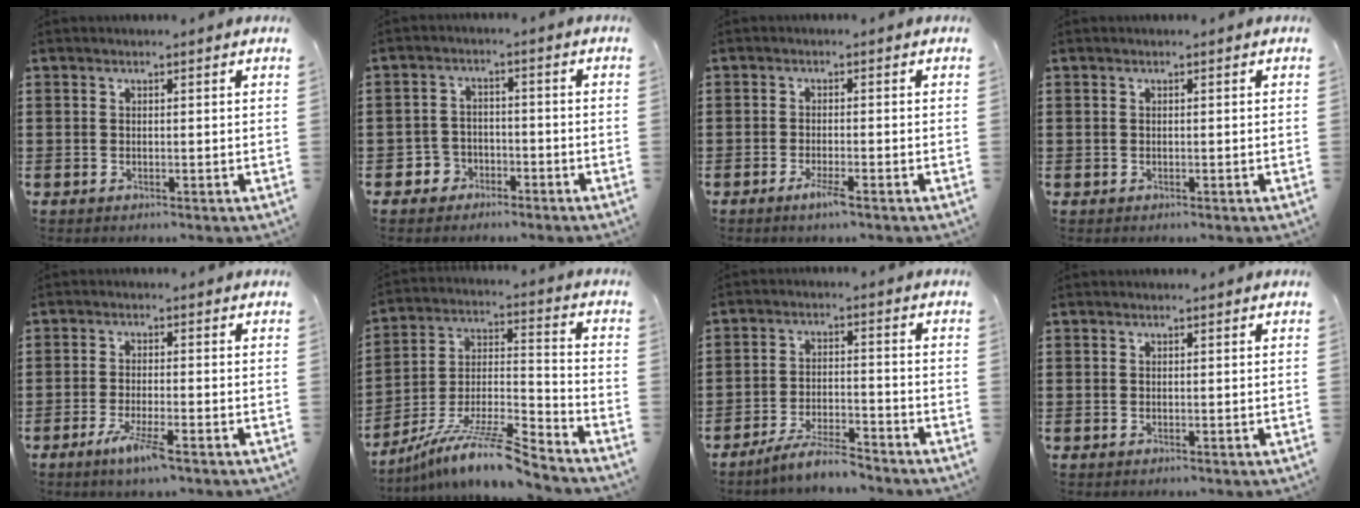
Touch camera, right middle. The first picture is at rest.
{"total": 3.1, "force": [-2.4, 1.9, 0.2], "torque": [-0.014, 0.007, -0.053]}
{"total": 2.6, "force": [-1.6, 0.3, 2.0], "torque": [-0.034, -0.001, -0.027]}
{"total": 0.0}
{"total": 4.6, "force": [-2.7, 0.5, 3.7], "torque": [-0.071, -0.008, -0.047]}
{"total": 11.4, "force": [-9.4, 0.7, 6.4], "torque": [-0.116, 0.010, -0.182]}
{"total": 5.3, "force": [-4.9, 0.4, 2.1], "torque": [-0.046, 0.000, -0.096]}
{"total": 0.0}